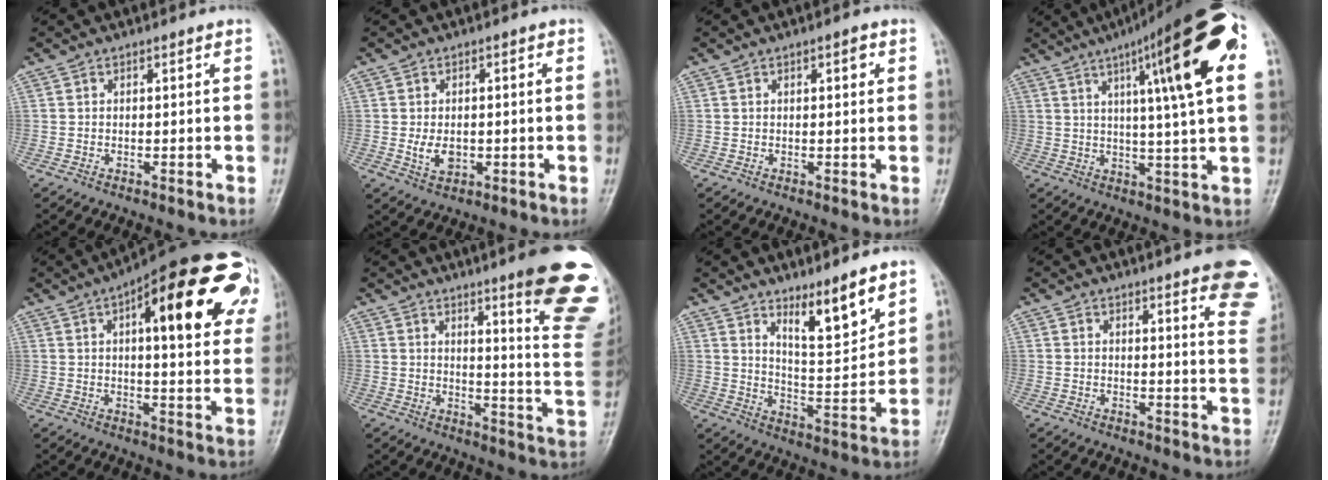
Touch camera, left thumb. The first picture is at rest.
{"total": 4.4, "force": [-0.5, 3.0, 3.1], "torque": [-0.043, -0.003, -0.004]}
{"total": 2.0, "force": [0.8, 0.8, 1.7], "torque": [-0.020, 0.001, 0.009]}
{"total": 20.4, "force": [7.6, 2.7, 18.8], "torque": [-0.261, -0.001, 0.103]}
{"total": 25.7, "force": [9.8, 8.8, 22.1], "torque": [-0.268, 0.003, 0.122]}
{"total": 20.3, "force": [12.3, 2.6, 15.9], "torque": [-0.170, -0.077, 0.154]}
{"total": 10.4, "force": [7.3, 2.3, 7.0], "torque": [-0.098, -0.065, 0.131]}
{"total": 14.7, "force": [9.2, 3.1, 11.1], "torque": [-0.111, -0.040, 0.090]}